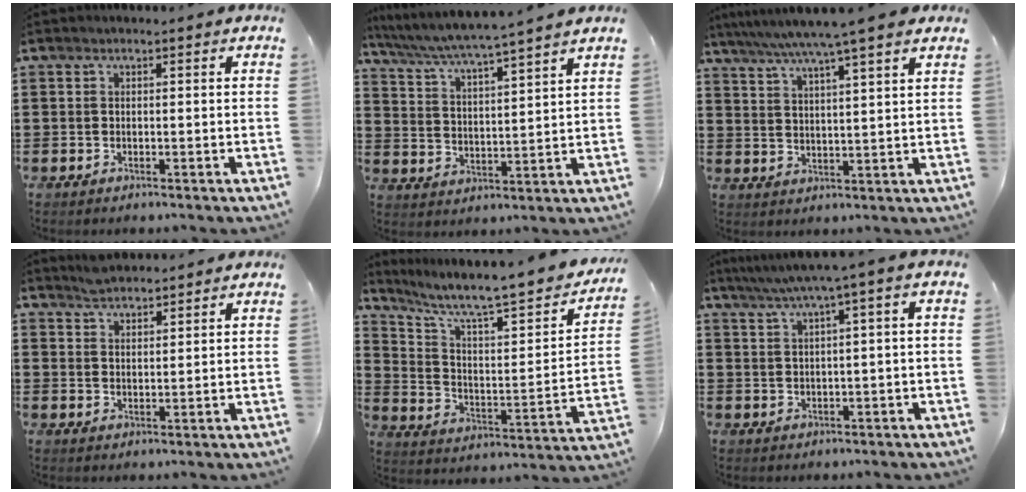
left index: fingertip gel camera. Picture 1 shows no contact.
{"total": 4.4, "force": [4.1, -0.9, 1.5], "torque": [-0.052, -0.033, 0.062]}
{"total": 6.7, "force": [5.5, -1.0, 3.7], "torque": [-0.088, -0.024, 0.093]}
{"total": 2.7, "force": [2.7, 0.4, 0.1], "torque": [-0.010, -0.001, 0.052]}
{"total": 7.9, "force": [6.4, 1.1, 4.5], "torque": [-0.109, -0.053, 0.100]}
{"total": 3.6, "force": [1.2, -0.6, 3.3], "torque": [-0.065, -0.005, 0.016]}